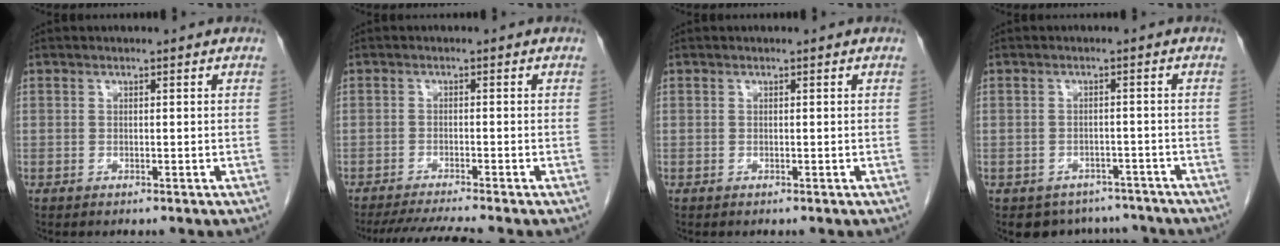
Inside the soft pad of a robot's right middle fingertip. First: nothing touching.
{"total": 5.7, "force": [-5.0, -1.4, 2.4], "torque": [-0.040, -0.020, -0.084]}
{"total": 0.0}
{"total": 6.6, "force": [-5.5, 3.5, 0.3], "torque": [0.006, 0.013, -0.066]}